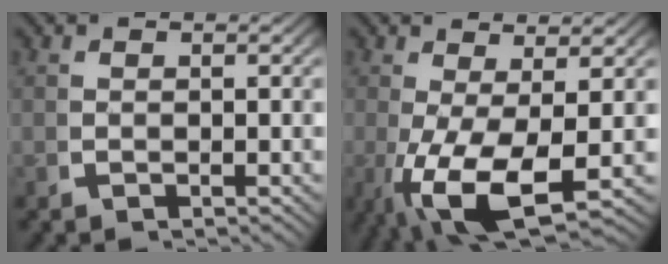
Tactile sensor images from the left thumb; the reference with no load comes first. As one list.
[{"total": 9.0, "force": [-2.3, 4.0, 7.7], "torque": [-0.165, -0.035, -0.006]}]